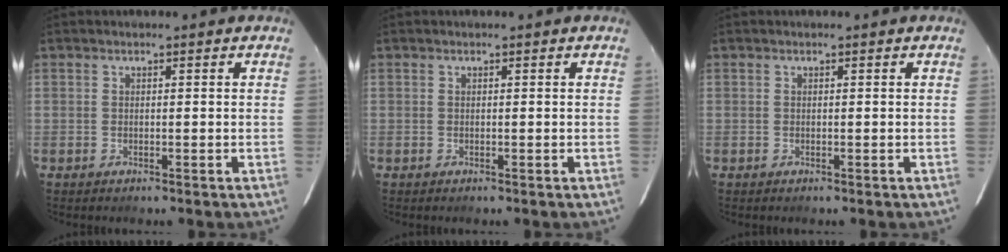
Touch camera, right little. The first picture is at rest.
{"total": 0.0}
{"total": 0.0}